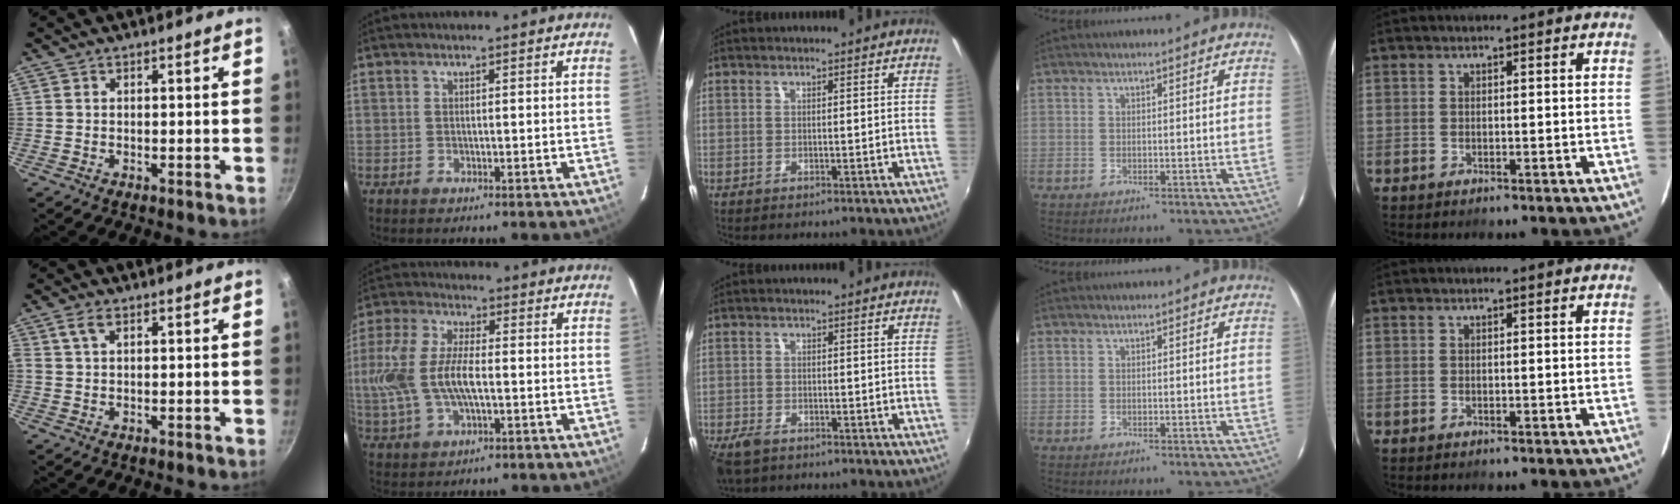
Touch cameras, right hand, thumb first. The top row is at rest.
{"thumb": {"total": 2.7, "force": [1.1, 1.4, 2.1], "torque": [-0.042, 0.005, 0.020]}, "index": {"total": 13.5, "force": [-1.2, 6.4, 11.8], "torque": [-0.261, 0.006, -0.021]}, "middle": {"total": 4.9, "force": [-3.5, 2.4, 2.4], "torque": [-0.067, -0.016, -0.068]}}